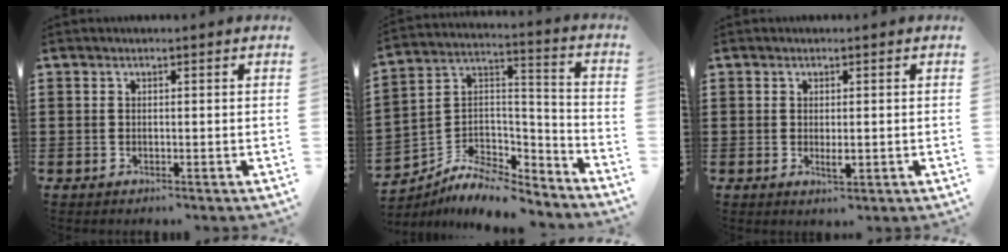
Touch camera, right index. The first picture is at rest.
{"total": 7.9, "force": [-6.6, 3.4, 2.7], "torque": [-0.057, 0.013, -0.128]}
{"total": 1.9, "force": [-0.1, 0.6, 1.8], "torque": [-0.033, -0.001, -0.002]}